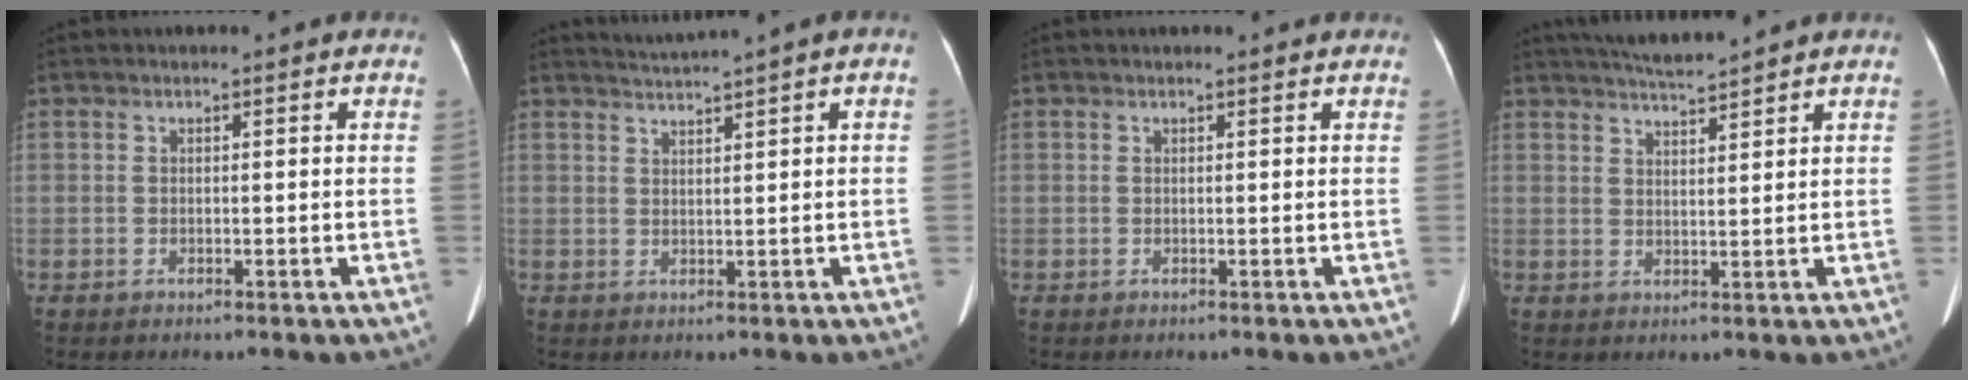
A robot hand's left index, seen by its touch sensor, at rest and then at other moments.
{"total": 2.5, "force": [2.0, -0.8, 1.2], "torque": [-0.023, 0.009, 0.042]}
{"total": 1.0, "force": [0.9, 0.1, 0.2], "torque": [-0.012, 0.003, 0.005]}
{"total": 5.2, "force": [4.9, -0.5, 1.7], "torque": [-0.032, 0.012, 0.087]}